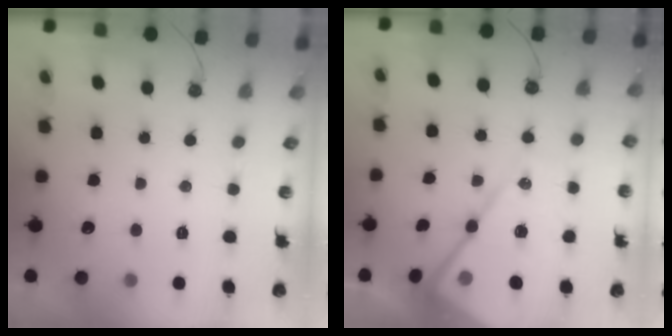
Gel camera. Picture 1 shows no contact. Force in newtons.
{"total": 18.6, "press": 18.4, "slide": 2.1}